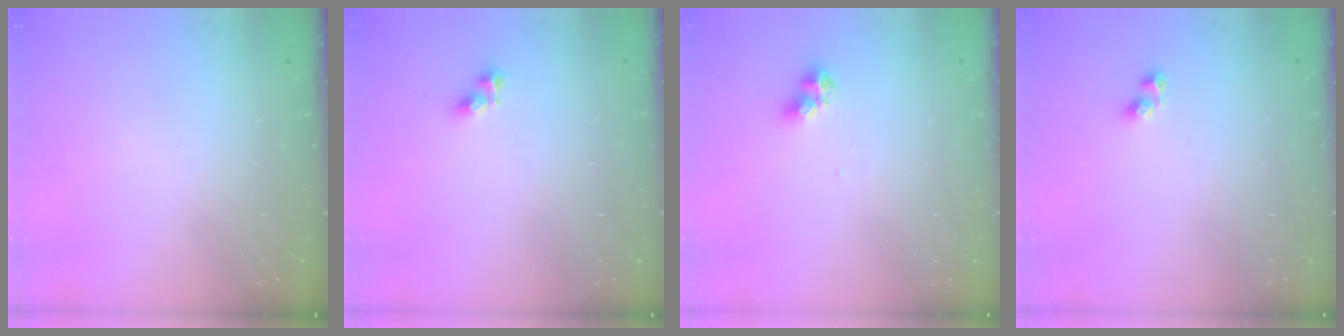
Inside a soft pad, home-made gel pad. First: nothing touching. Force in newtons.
{"total": 5.0, "press": 4.9, "slide": 0.6}
{"total": 6.7, "press": 6.7, "slide": 0.9}
{"total": 3.5, "press": 3.4, "slide": 0.9}